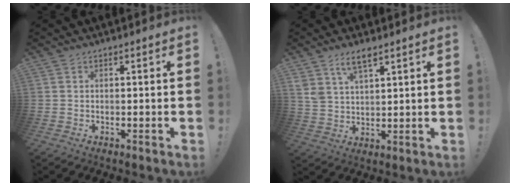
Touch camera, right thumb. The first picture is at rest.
{"total": 7.0, "force": [5.2, 2.8, 3.8], "torque": [-0.070, -0.021, 0.096]}